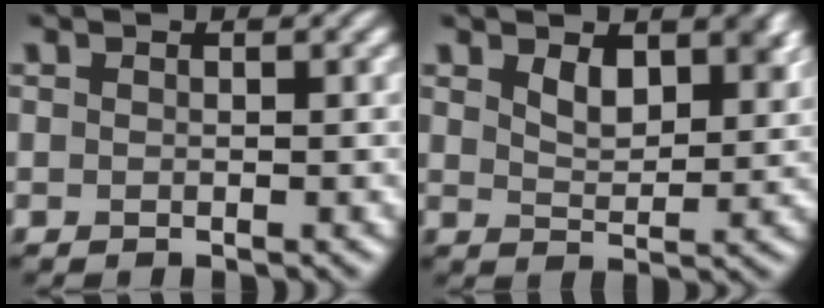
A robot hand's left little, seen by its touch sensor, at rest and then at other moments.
{"total": 3.6, "force": [1.9, 1.9, 2.3], "torque": [-0.047, -0.007, 0.035]}